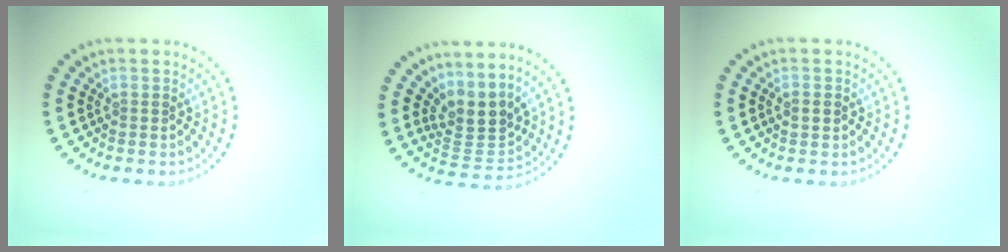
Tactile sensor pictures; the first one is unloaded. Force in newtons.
{"total": 3.3, "press": 2.4, "slide": 2.3}
{"total": 1.5, "press": 1.5, "slide": 0.1}